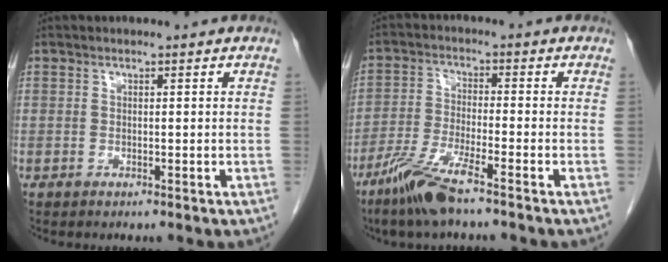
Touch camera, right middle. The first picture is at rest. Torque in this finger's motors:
{"motor_torque": [1.05, -0.84, 0.47, 0.12]}